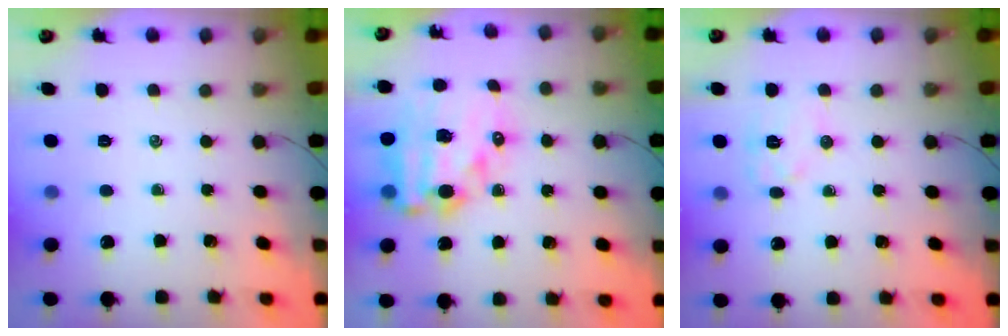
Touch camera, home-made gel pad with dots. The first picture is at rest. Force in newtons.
{"total": 16.7, "press": 16.3, "slide": 3.5}
{"total": 7.7, "press": 7.7, "slide": 0.6}